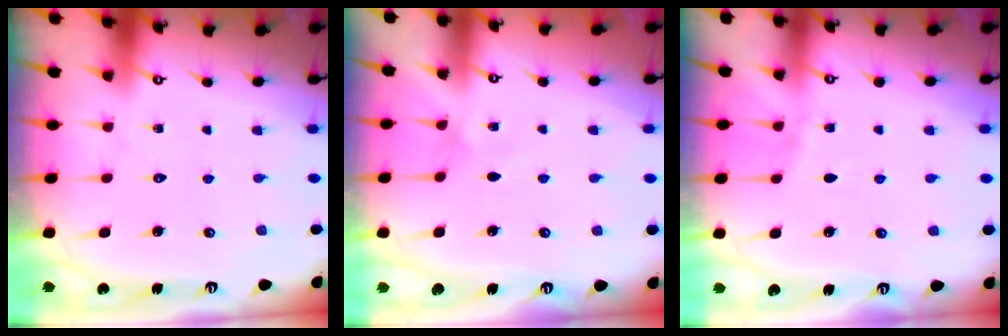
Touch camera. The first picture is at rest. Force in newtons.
{"total": 1.2, "press": 1.1, "slide": 0.4}
{"total": 5.0, "press": 4.2, "slide": 2.7}